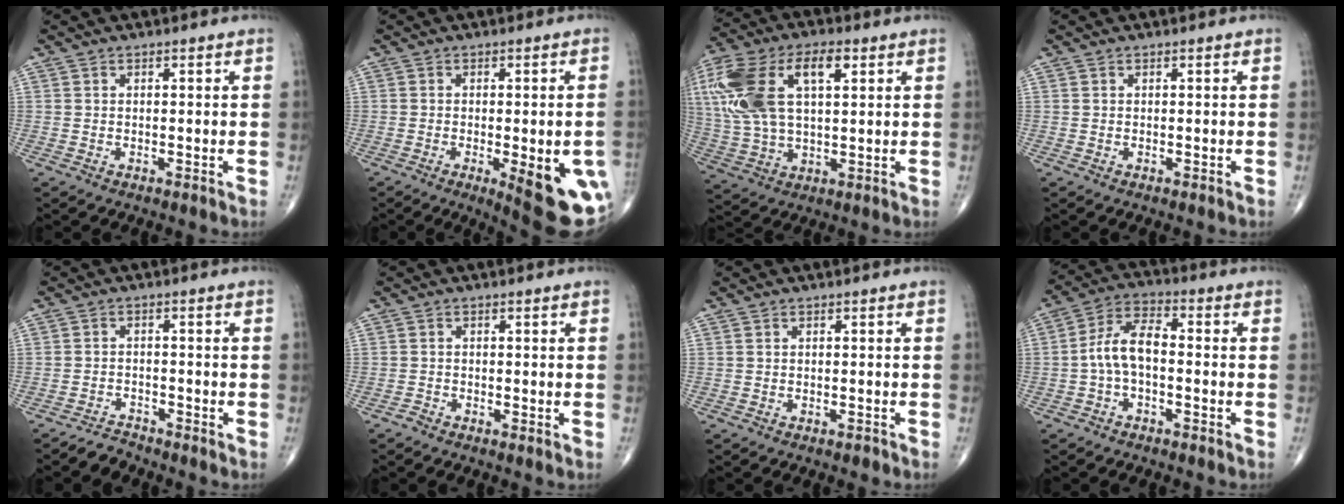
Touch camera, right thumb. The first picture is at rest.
{"total": 15.5, "force": [-4.4, 4.9, 14.0], "torque": [-0.132, -0.004, -0.036]}
{"total": 21.2, "force": [6.2, 10.8, 17.2], "torque": [-0.383, 0.019, 0.114]}
{"total": 0.0}
{"total": 2.6, "force": [-2.5, 0.4, -0.5], "torque": [0.013, 0.007, -0.050]}
{"total": 0.8, "force": [-0.6, 0.3, 0.3], "torque": [-0.002, -0.001, -0.019]}
{"total": 0.5, "force": [-0.4, 0.3, 0.2], "torque": [0.002, 0.001, -0.008]}
{"total": 7.8, "force": [-1.2, 3.9, 6.6], "torque": [-0.123, 0.033, -0.033]}